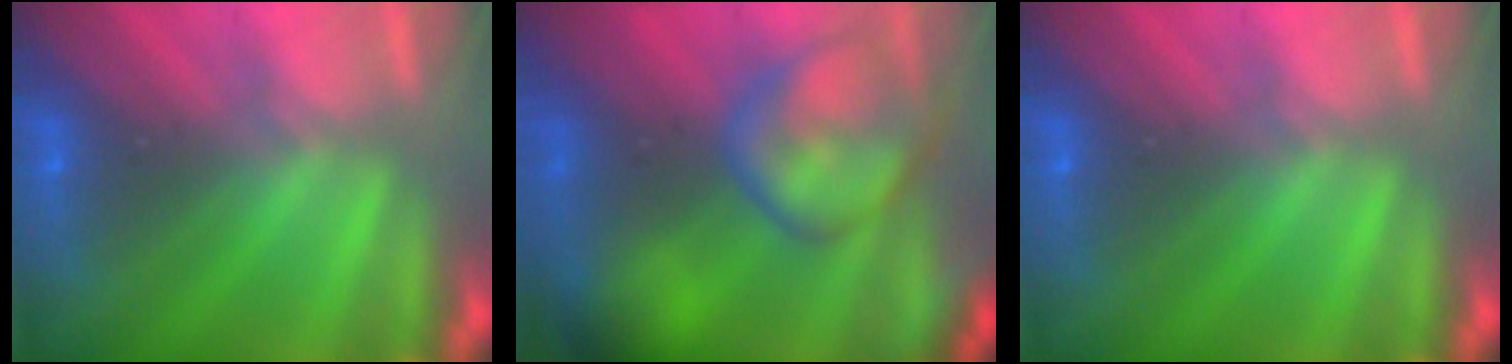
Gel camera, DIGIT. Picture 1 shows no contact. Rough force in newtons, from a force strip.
{"total": 8.3}
{"total": 0.0}